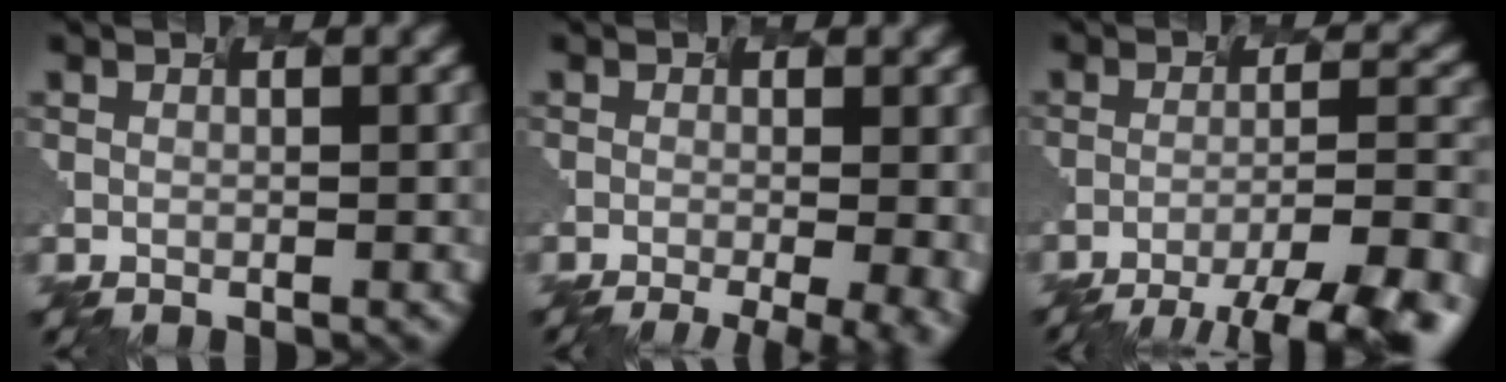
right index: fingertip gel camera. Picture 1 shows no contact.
{"total": 8.0, "force": [-2.2, 3.1, 7.0], "torque": [-0.024, -0.001, -0.013]}
{"total": 10.7, "force": [-8.2, 2.0, 6.6], "torque": [-0.082, 0.001, -0.097]}